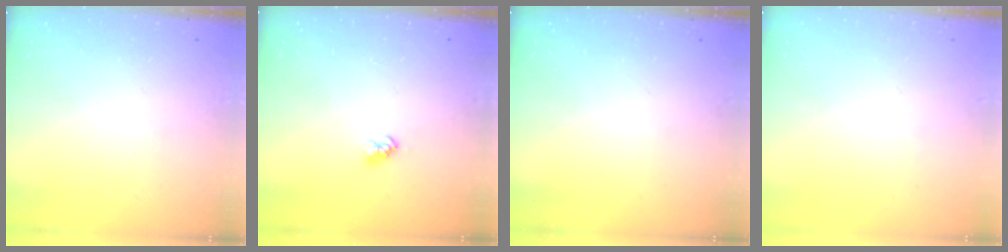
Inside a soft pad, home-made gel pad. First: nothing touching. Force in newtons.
{"total": 3.0, "press": 3.0, "slide": 0.3}
{"total": 0.0}
{"total": 0.5, "press": 0.5, "slide": 0.1}